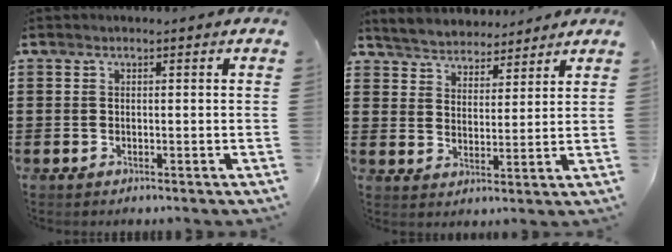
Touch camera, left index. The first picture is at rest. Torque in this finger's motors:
{"motor_torque": [0.21, -0.25, 0.11, 0.03]}